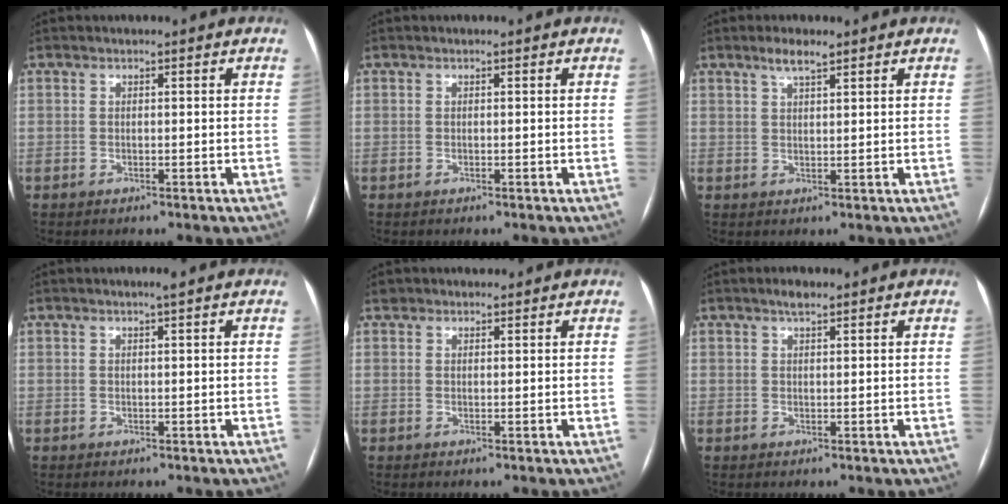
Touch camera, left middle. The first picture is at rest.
{"total": 0.0}
{"total": 3.0, "force": [2.2, 0.4, 2.0], "torque": [-0.042, 0.004, 0.041]}
{"total": 1.0, "force": [0.6, -0.3, 0.7], "torque": [-0.019, 0.001, 0.014]}
{"total": 1.5, "force": [1.3, 0.7, 0.0], "torque": [-0.003, 0.016, 0.021]}
{"total": 1.8, "force": [1.3, 0.3, 1.1], "torque": [-0.025, 0.005, 0.024]}